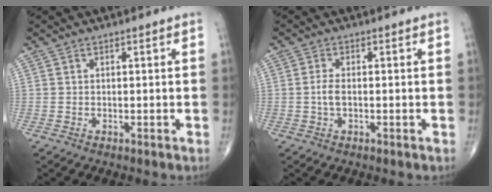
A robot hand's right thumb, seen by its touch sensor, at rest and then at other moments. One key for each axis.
{"total": 2.3, "fx": -0.3, "fy": 1.0, "fz": 2.0, "tx": -0.043, "ty": 0.003, "tz": -0.009}